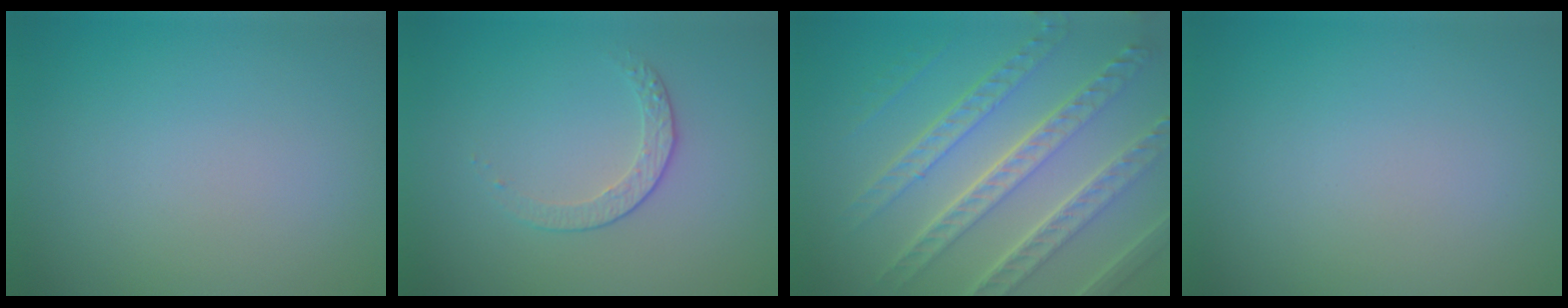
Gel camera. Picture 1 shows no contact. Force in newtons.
{"total": 1.6, "press": 1.0, "slide": 1.3}
{"total": 8.0, "press": 5.7, "slide": 5.7}
{"total": 0.0}